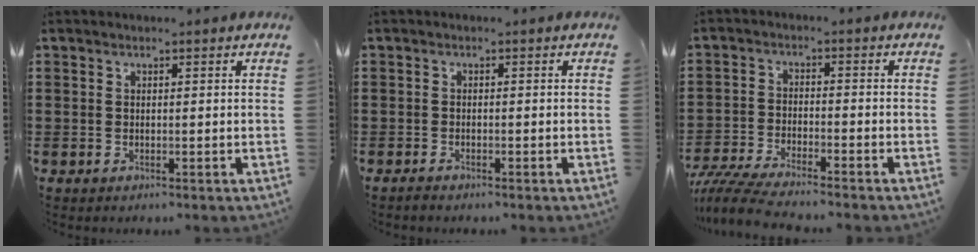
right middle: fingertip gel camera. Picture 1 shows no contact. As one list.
[{"total": 0.8, "force": [-0.7, 0.2, 0.2], "torque": [-0.008, -0.003, -0.015]}, {"total": 5.1, "force": [-4.8, 0.1, 1.7], "torque": [-0.048, -0.013, -0.098]}]